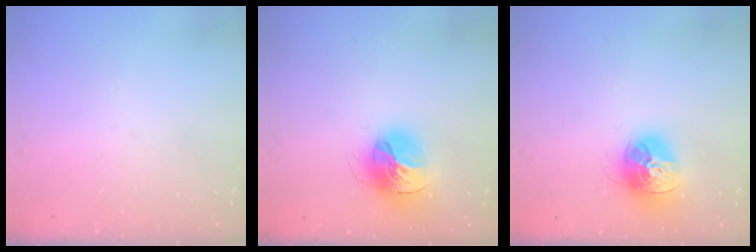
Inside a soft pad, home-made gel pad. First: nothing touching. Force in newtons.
{"total": 16.1, "press": 16.0, "slide": 1.7}
{"total": 14.8, "press": 14.7, "slide": 1.4}